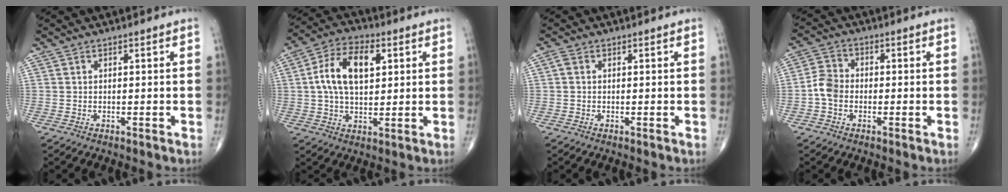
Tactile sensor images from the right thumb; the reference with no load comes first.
{"total": 12.2, "force": [2.6, 6.9, 9.7], "torque": [-0.168, 0.010, 0.042]}
{"total": 1.0, "force": [0.1, 0.7, 0.7], "torque": [-0.013, 0.001, -0.001]}
{"total": 4.8, "force": [-1.3, 3.7, 2.7], "torque": [-0.049, 0.016, -0.035]}